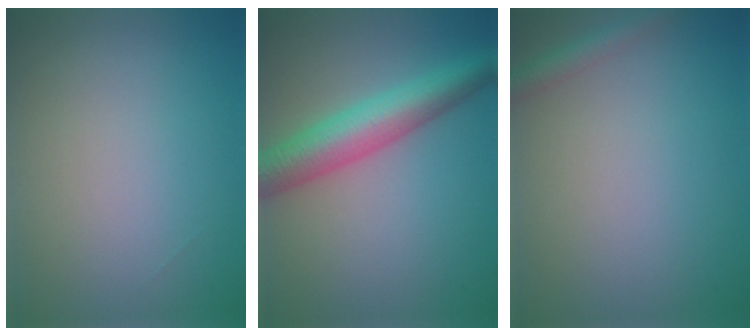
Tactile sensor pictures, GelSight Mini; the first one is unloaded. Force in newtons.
{"total": 6.1, "press": 6.1, "slide": 0.1}
{"total": 1.7, "press": 1.7, "slide": 0.1}